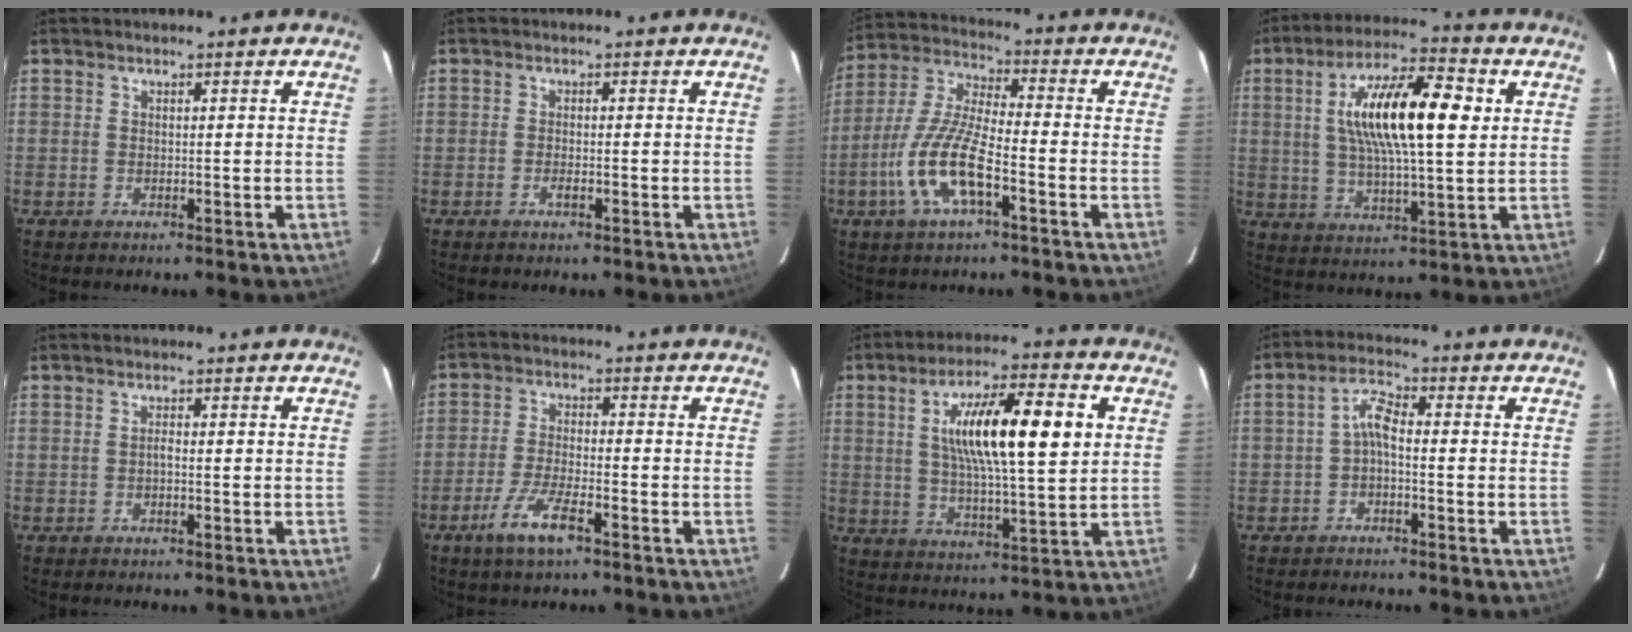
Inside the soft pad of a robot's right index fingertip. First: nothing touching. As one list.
[{"total": 1.2, "force": [-0.7, 0.2, 1.0], "torque": [-0.021, 0.001, -0.014]}, {"total": 13.0, "force": [-5.6, 3.1, 11.3], "torque": [-0.245, -0.004, -0.112]}, {"total": 16.3, "force": [3.7, 4.1, 15.4], "torque": [-0.275, 0.020, 0.062]}, {"total": 0.6, "force": [-0.2, -0.4, 0.5], "torque": [-0.008, 0.002, -0.005]}, {"total": 7.4, "force": [-4.5, 1.5, 5.7], "torque": [-0.128, -0.009, -0.087]}, {"total": 16.1, "force": [3.8, 3.2, 15.4], "torque": [-0.263, 0.015, 0.065]}, {"total": 3.3, "force": [-1.2, 0.7, 3.0], "torque": [-0.067, 0.011, -0.026]}]